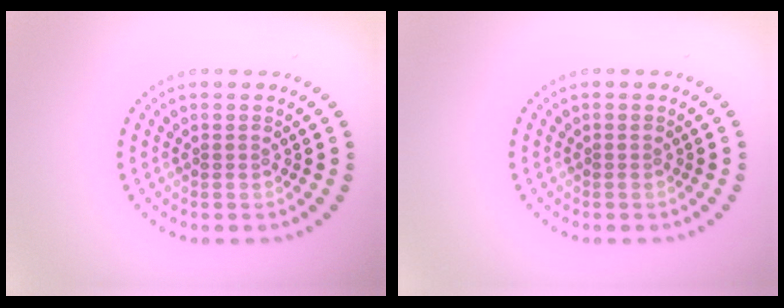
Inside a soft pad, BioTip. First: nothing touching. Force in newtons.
{"total": 0.0}